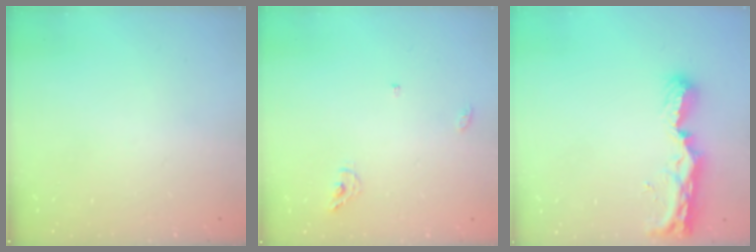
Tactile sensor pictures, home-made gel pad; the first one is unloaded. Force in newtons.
{"total": 5.5, "press": 5.5, "slide": 0.4}
{"total": 9.4, "press": 9.3, "slide": 1.2}